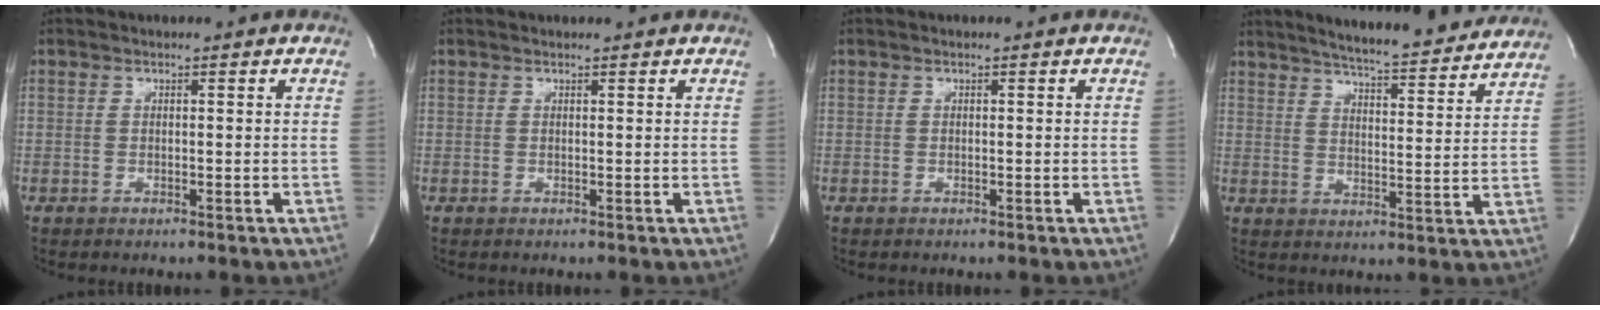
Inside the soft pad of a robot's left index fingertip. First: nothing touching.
{"total": 1.0, "force": [1.0, 0.0, 0.1], "torque": [-0.008, 0.008, 0.015]}
{"total": 0.0}
{"total": 18.5, "force": [17.1, 1.8, 6.8], "torque": [-0.101, -0.020, 0.220]}